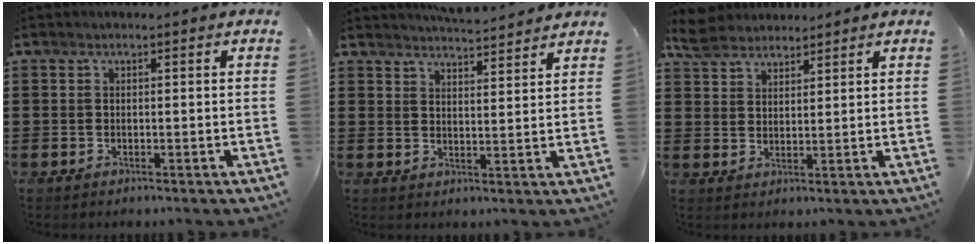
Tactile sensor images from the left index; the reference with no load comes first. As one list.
[{"total": 4.1, "force": [4.1, -0.3, 0.4], "torque": [-0.020, -0.018, 0.075]}, {"total": 4.9, "force": [4.4, 1.8, 1.1], "torque": [-0.039, -0.003, 0.084]}]